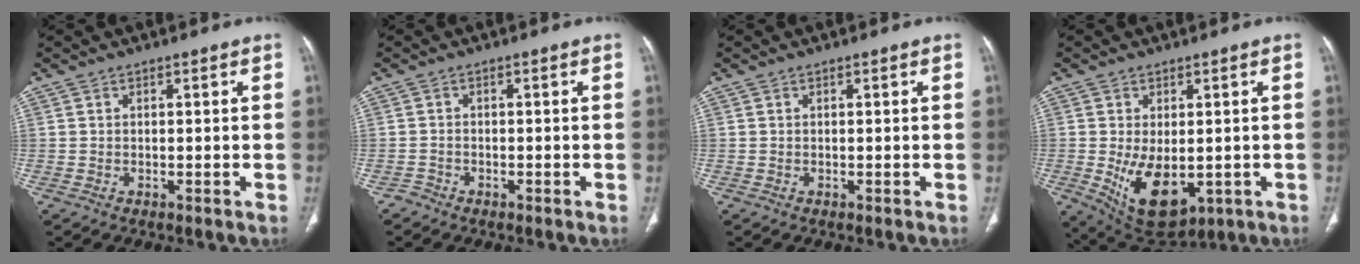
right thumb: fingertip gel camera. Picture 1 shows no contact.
{"total": 1.2, "force": [-1.0, 0.6, -0.3], "torque": [0.005, 0.001, -0.026]}
{"total": 0.0}
{"total": 11.1, "force": [-2.1, 6.4, 8.9], "torque": [-0.135, -0.016, -0.008]}